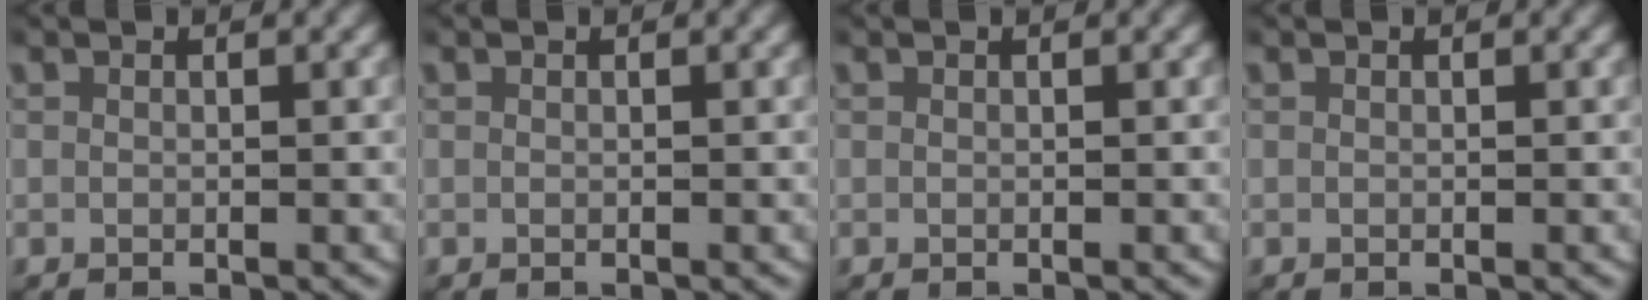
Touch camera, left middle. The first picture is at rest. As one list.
[{"total": 0.0}, {"total": 0.0}, {"total": 0.0}]